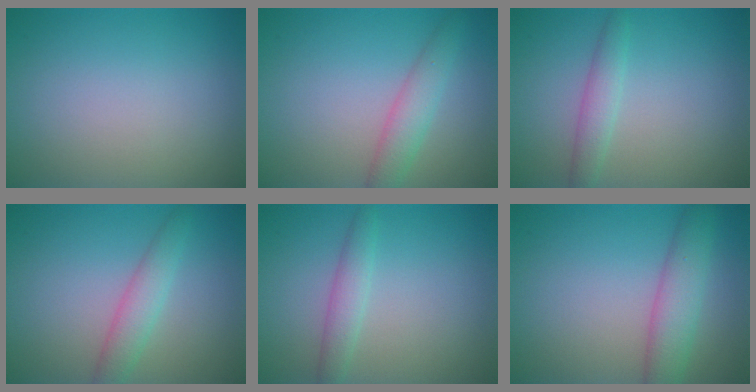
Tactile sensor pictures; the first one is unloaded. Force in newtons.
{"total": 2.7, "press": 2.7, "slide": 0.2}
{"total": 2.0, "press": 2.0, "slide": 0.0}
{"total": 2.7, "press": 2.7, "slide": 0.1}
{"total": 2.0, "press": 2.0, "slide": 0.0}
{"total": 4.0, "press": 4.0, "slide": 0.2}